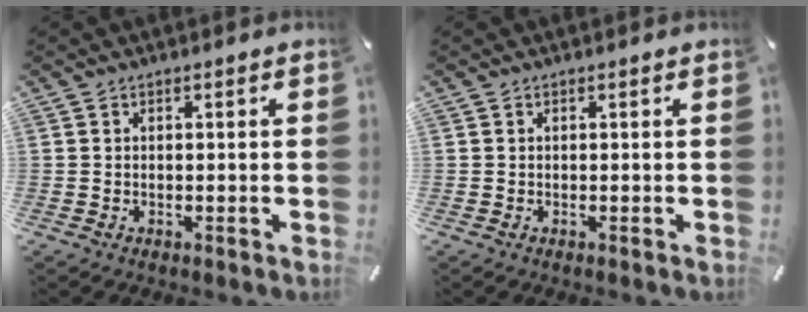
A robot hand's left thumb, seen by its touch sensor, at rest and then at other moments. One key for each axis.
{"total": 0.0}